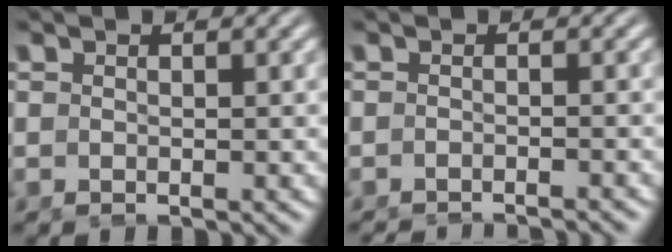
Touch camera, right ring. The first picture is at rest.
{"total": 2.8, "force": [-2.8, -0.3, 0.1], "torque": [0.000, -0.014, -0.039]}